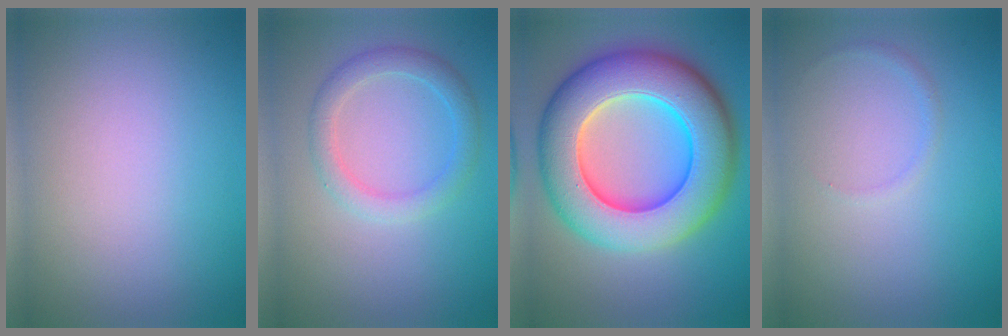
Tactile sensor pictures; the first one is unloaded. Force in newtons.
{"total": 2.7, "press": 2.7, "slide": 0.1}
{"total": 13.2, "press": 13.1, "slide": 0.3}
{"total": 0.6, "press": 0.6, "slide": 0.0}